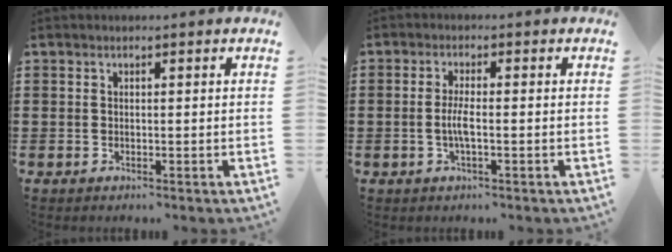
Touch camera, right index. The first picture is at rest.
{"total": 3.1, "force": [-0.7, 0.3, 3.0], "torque": [-0.069, -0.010, -0.018]}